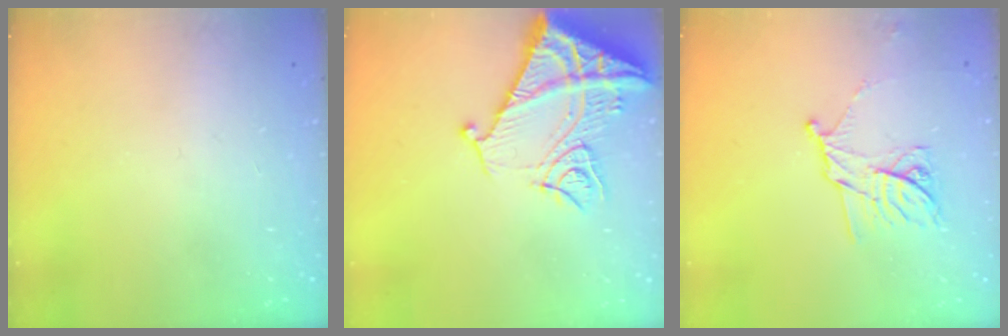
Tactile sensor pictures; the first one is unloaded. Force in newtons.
{"total": 15.1, "press": 15.1, "slide": 1.5}
{"total": 11.3, "press": 11.3, "slide": 0.7}